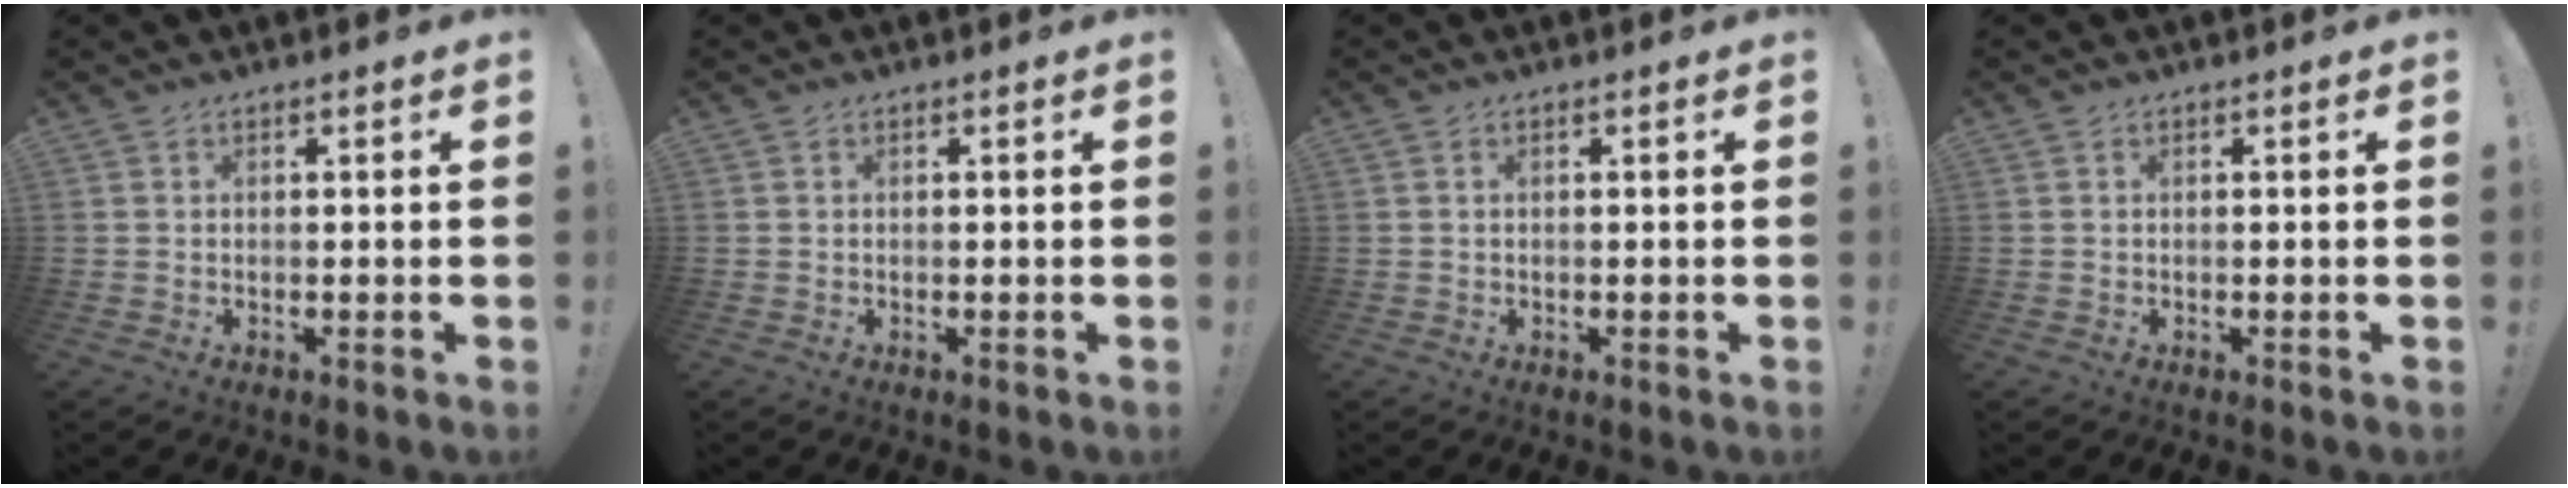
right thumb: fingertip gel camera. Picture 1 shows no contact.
{"total": 0.0}
{"total": 0.6, "force": [0.0, 0.0, 0.6], "torque": [-0.014, 0.001, 0.000]}
{"total": 0.0}